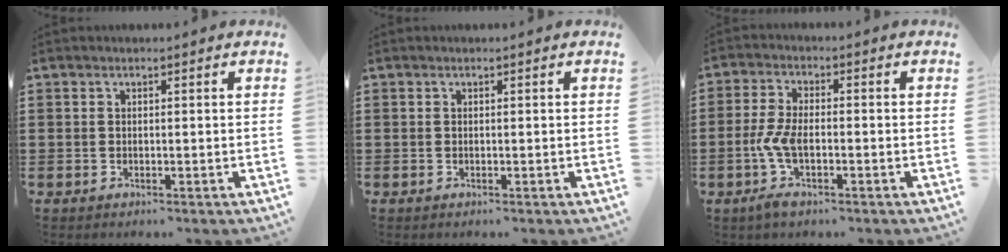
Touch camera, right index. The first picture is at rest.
{"total": 0.0}
{"total": 5.7, "force": [-1.8, 2.3, 4.9], "torque": [-0.117, -0.005, -0.041]}